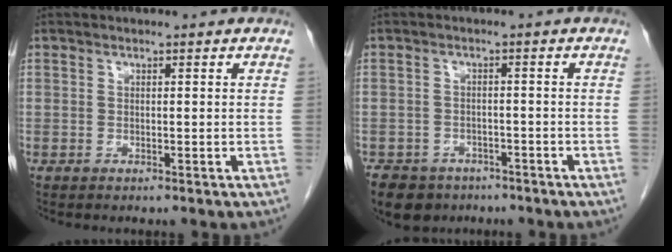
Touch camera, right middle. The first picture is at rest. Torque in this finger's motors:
{"motor_torque": [0.59, -0.49, 0.03, 0.04]}